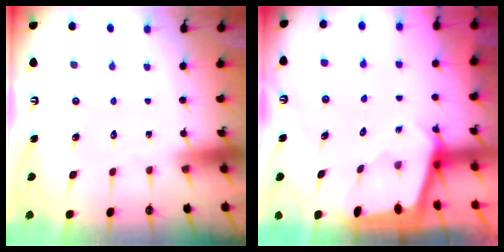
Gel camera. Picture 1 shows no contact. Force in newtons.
{"total": 1.7, "press": 1.7, "slide": 0.2}